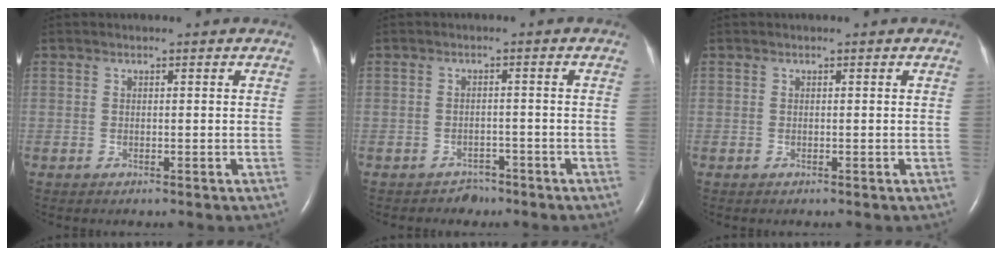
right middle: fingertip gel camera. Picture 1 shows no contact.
{"total": 2.2, "force": [-1.8, 1.3, -0.2], "torque": [-0.005, 0.006, -0.025]}
{"total": 0.0}